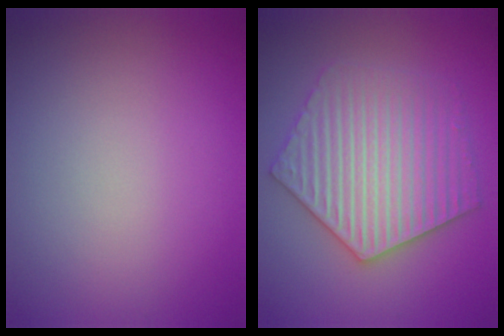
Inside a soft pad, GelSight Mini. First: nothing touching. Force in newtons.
{"total": 6.1, "press": 6.0, "slide": 0.9}